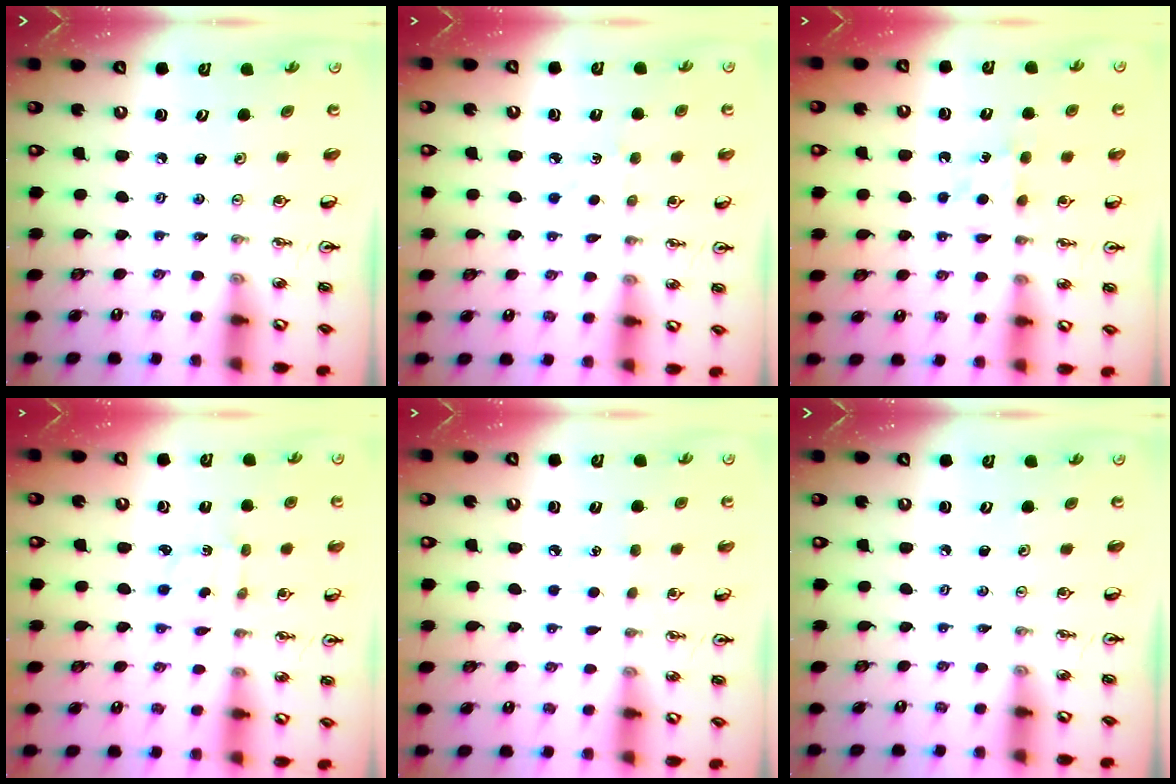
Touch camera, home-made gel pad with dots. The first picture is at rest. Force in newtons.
{"total": 3.8, "press": 3.8, "slide": 0.4}
{"total": 5.7, "press": 5.7, "slide": 0.8}
{"total": 2.4, "press": 2.3, "slide": 0.6}
{"total": 3.4, "press": 3.4, "slide": 0.3}
{"total": 0.0}